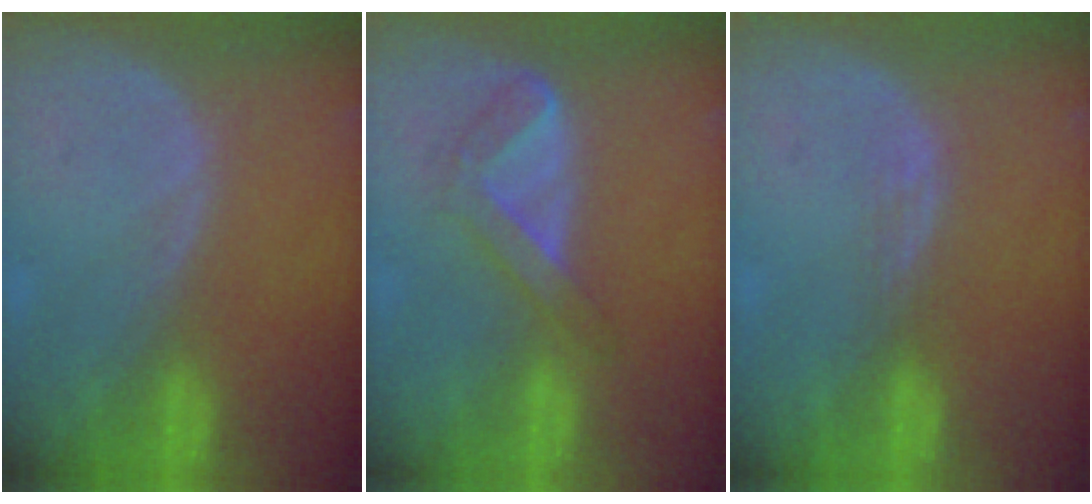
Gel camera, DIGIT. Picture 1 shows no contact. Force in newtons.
{"total": 4.4, "press": 4.2, "slide": 1.3}
{"total": 1.4, "press": 1.1, "slide": 0.9}